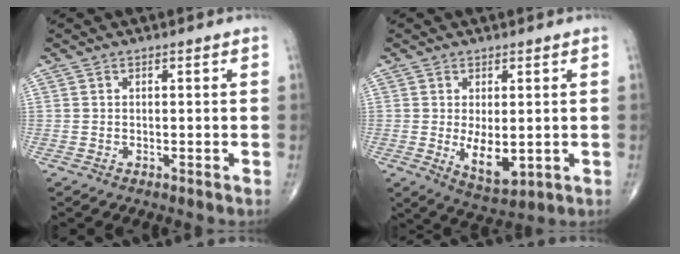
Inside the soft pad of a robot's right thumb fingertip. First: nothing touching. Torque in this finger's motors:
{"motor_torque": [1.46, 3.55, 0.26, 0.39, 0.11]}